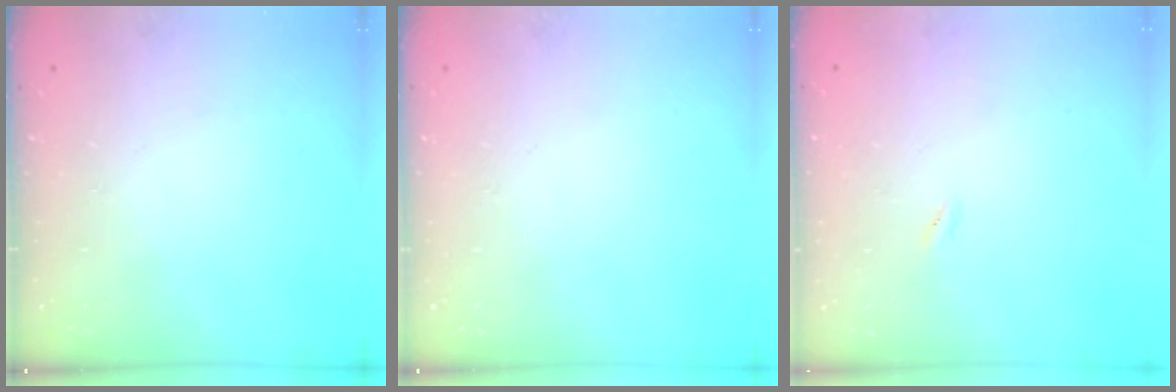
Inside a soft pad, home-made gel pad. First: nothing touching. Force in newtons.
{"total": 0.0}
{"total": 0.5, "press": 0.3, "slide": 0.4}